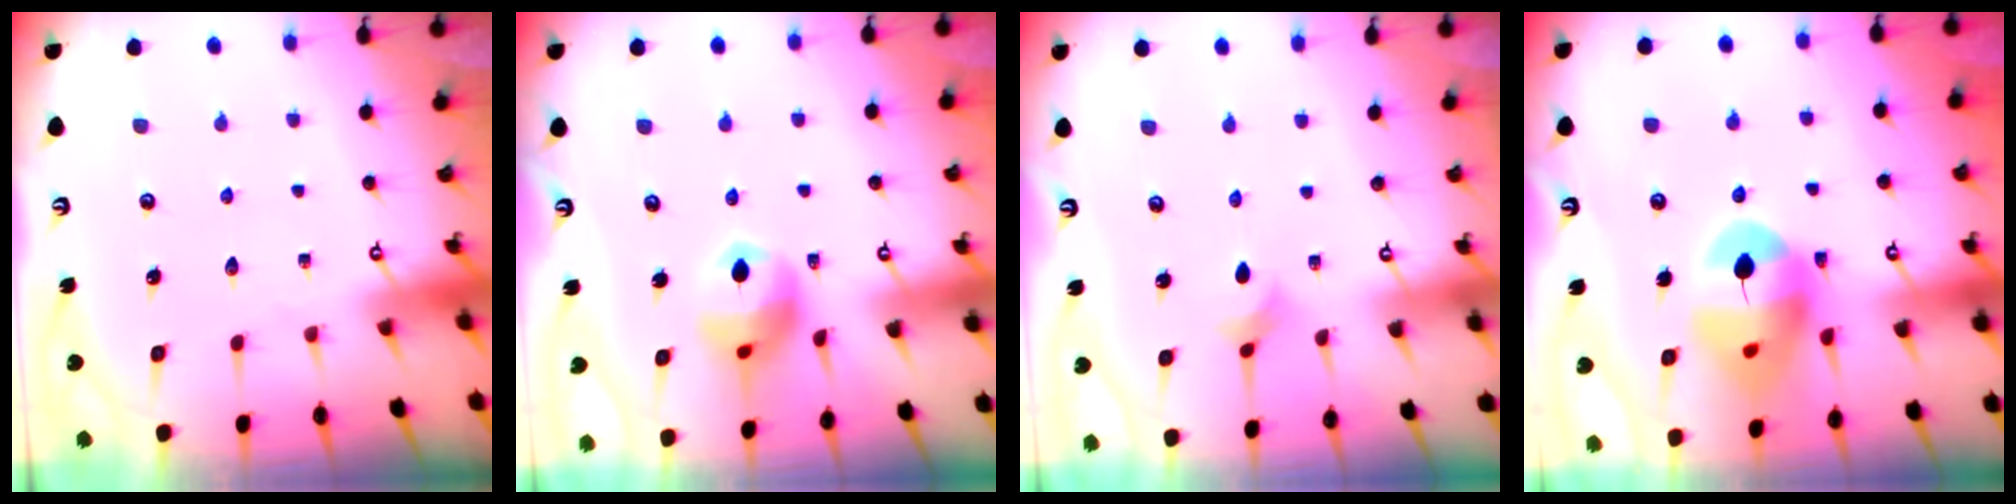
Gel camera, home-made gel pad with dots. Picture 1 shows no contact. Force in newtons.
{"total": 11.6, "press": 11.5, "slide": 1.7}
{"total": 2.6, "press": 2.5, "slide": 0.5}
{"total": 13.3, "press": 13.2, "slide": 1.6}